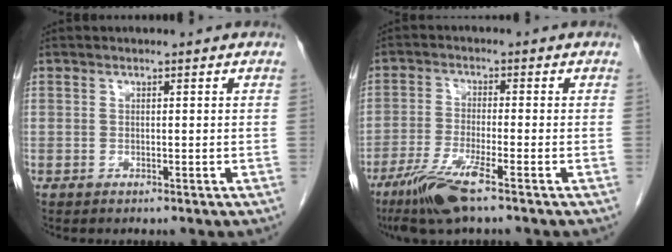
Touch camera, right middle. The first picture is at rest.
{"total": 7.8, "force": [-5.0, 0.1, 5.9], "torque": [-0.123, -0.023, -0.096]}